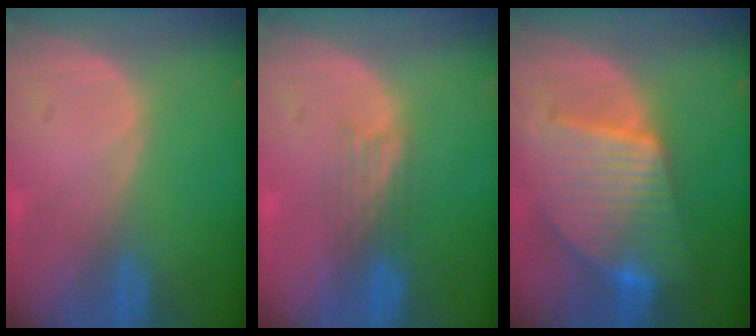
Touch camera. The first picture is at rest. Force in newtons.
{"total": 3.9, "press": 3.2, "slide": 2.2}
{"total": 10.0, "press": 10.0, "slide": 0.7}